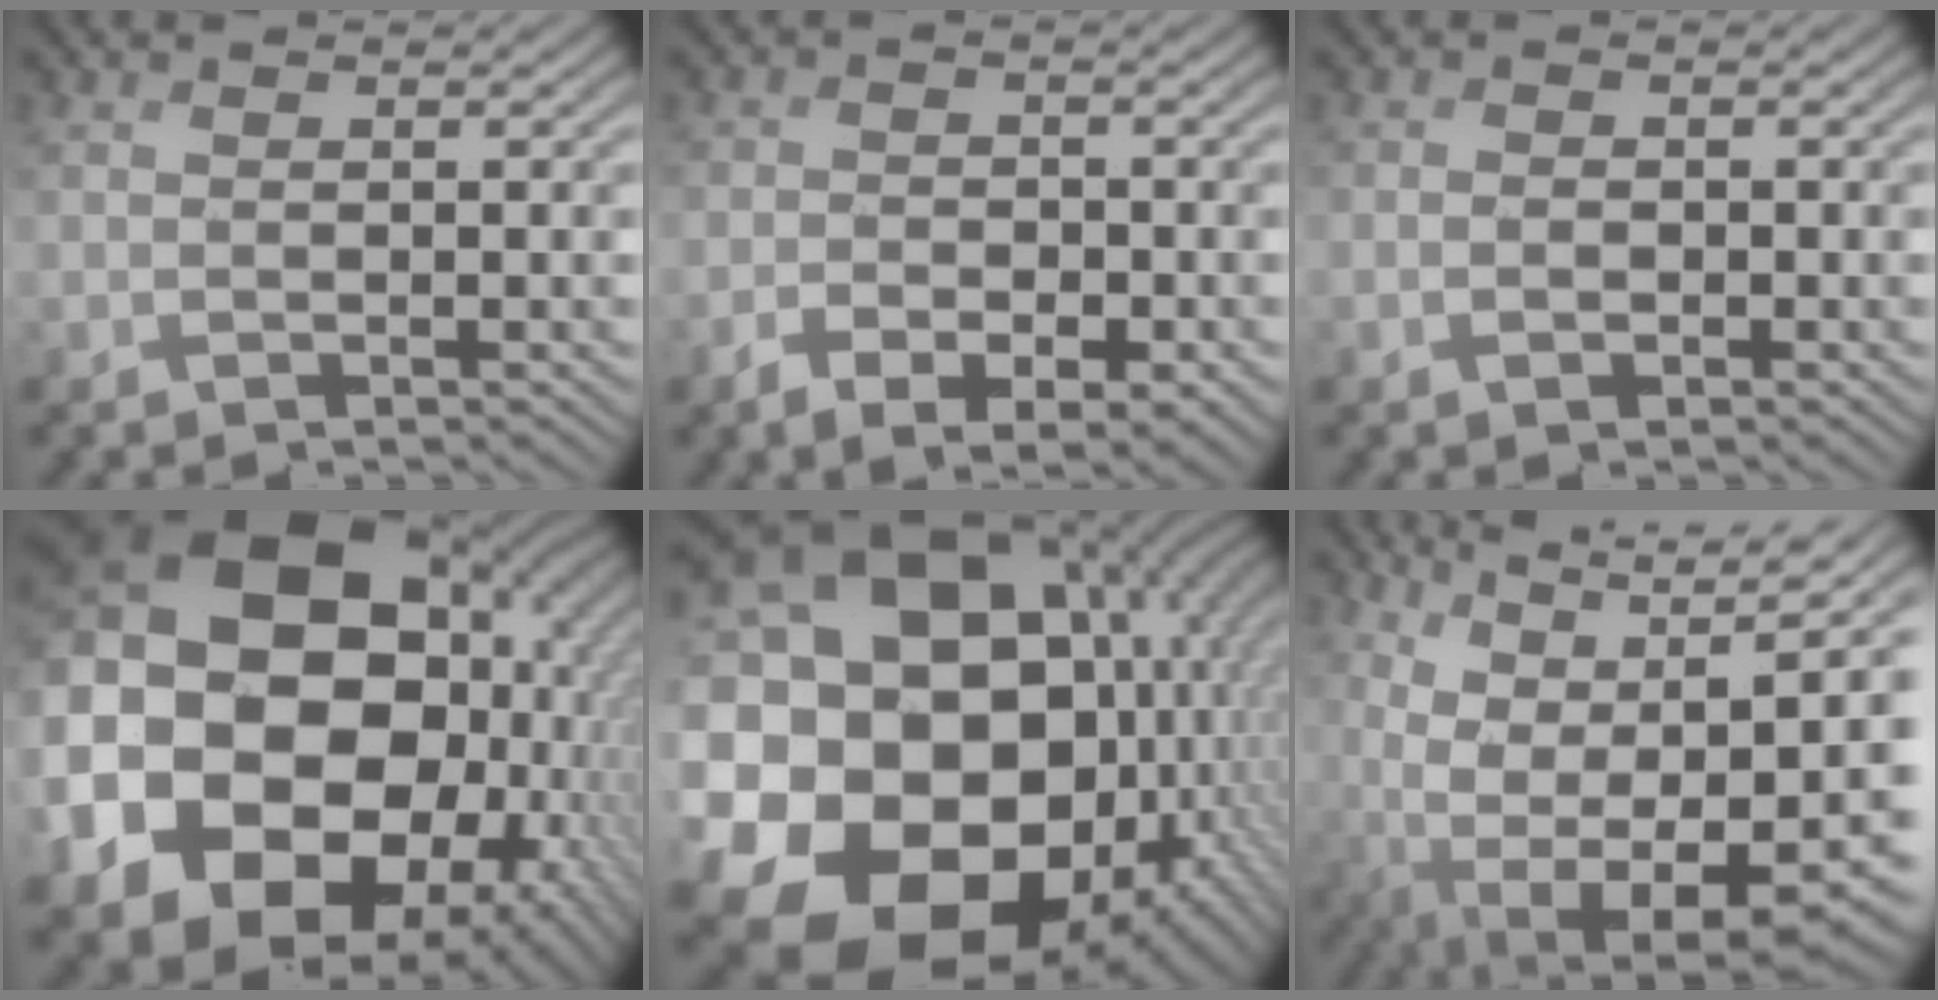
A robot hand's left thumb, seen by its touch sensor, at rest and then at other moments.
{"total": 5.3, "force": [-3.8, 2.4, 2.8], "torque": [-0.045, -0.012, -0.053]}
{"total": 1.1, "force": [-1.1, 0.2, -0.1], "torque": [0.001, 0.000, -0.012]}
{"total": 25.0, "force": [-2.3, 21.0, 13.4], "torque": [-0.297, -0.059, -0.041]}
{"total": 25.0, "force": [-2.5, 21.3, 12.8], "torque": [-0.294, -0.017, -0.039]}
{"total": 17.7, "force": [-3.4, 10.1, 14.1], "torque": [-0.208, -0.046, -0.007]}